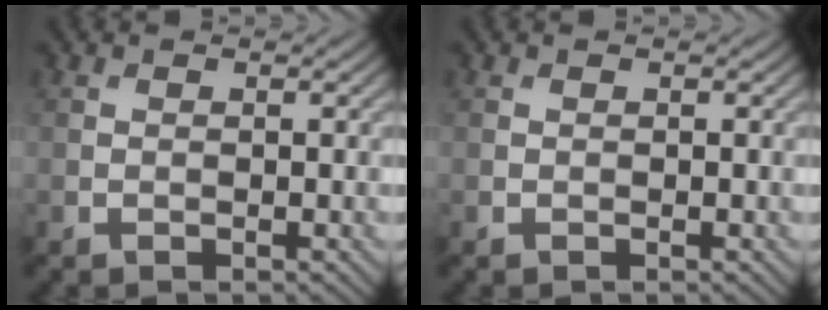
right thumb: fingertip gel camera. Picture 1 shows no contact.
{"total": 0.0}